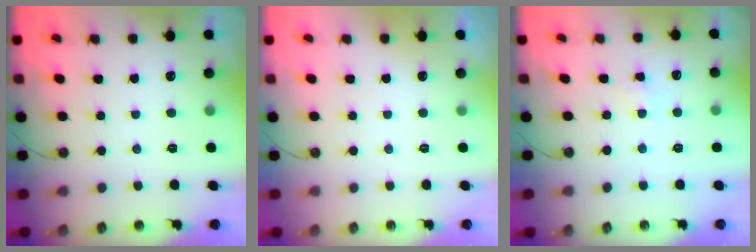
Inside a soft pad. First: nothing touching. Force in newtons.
{"total": 0.0}
{"total": 2.1, "press": 2.1, "slide": 0.3}